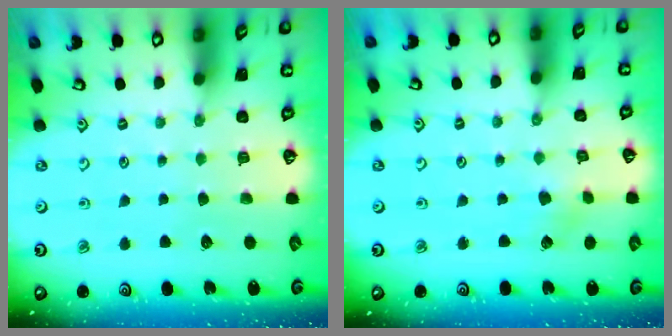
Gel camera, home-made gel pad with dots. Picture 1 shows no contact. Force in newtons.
{"total": 2.7, "press": 2.7, "slide": 0.3}